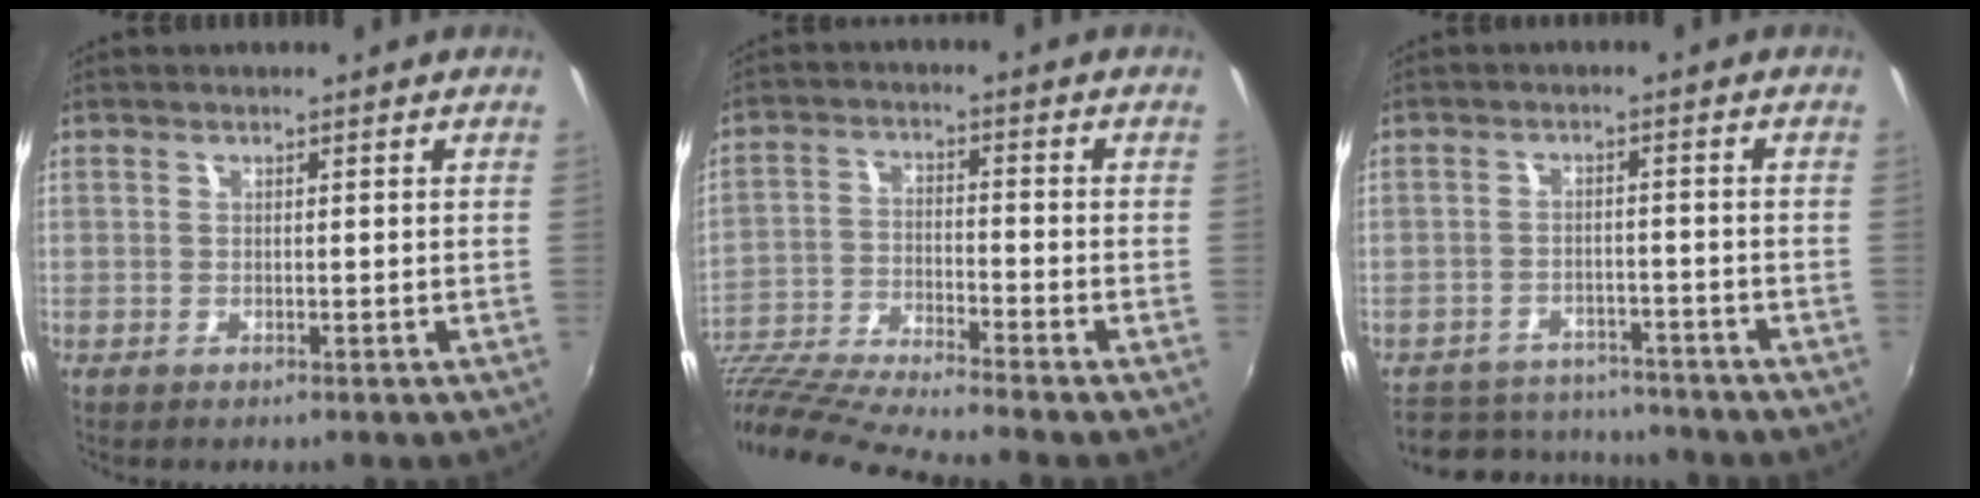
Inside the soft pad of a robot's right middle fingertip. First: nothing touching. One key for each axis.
{"total": 15.8, "fx": -13.8, "fy": -0.3, "fz": 7.7, "tx": -0.168, "ty": -0.042, "tz": -0.261}
{"total": 11.9, "fx": -10.7, "fy": 4.2, "fz": 2.9, "tx": -0.076, "ty": 0.010, "tz": -0.153}